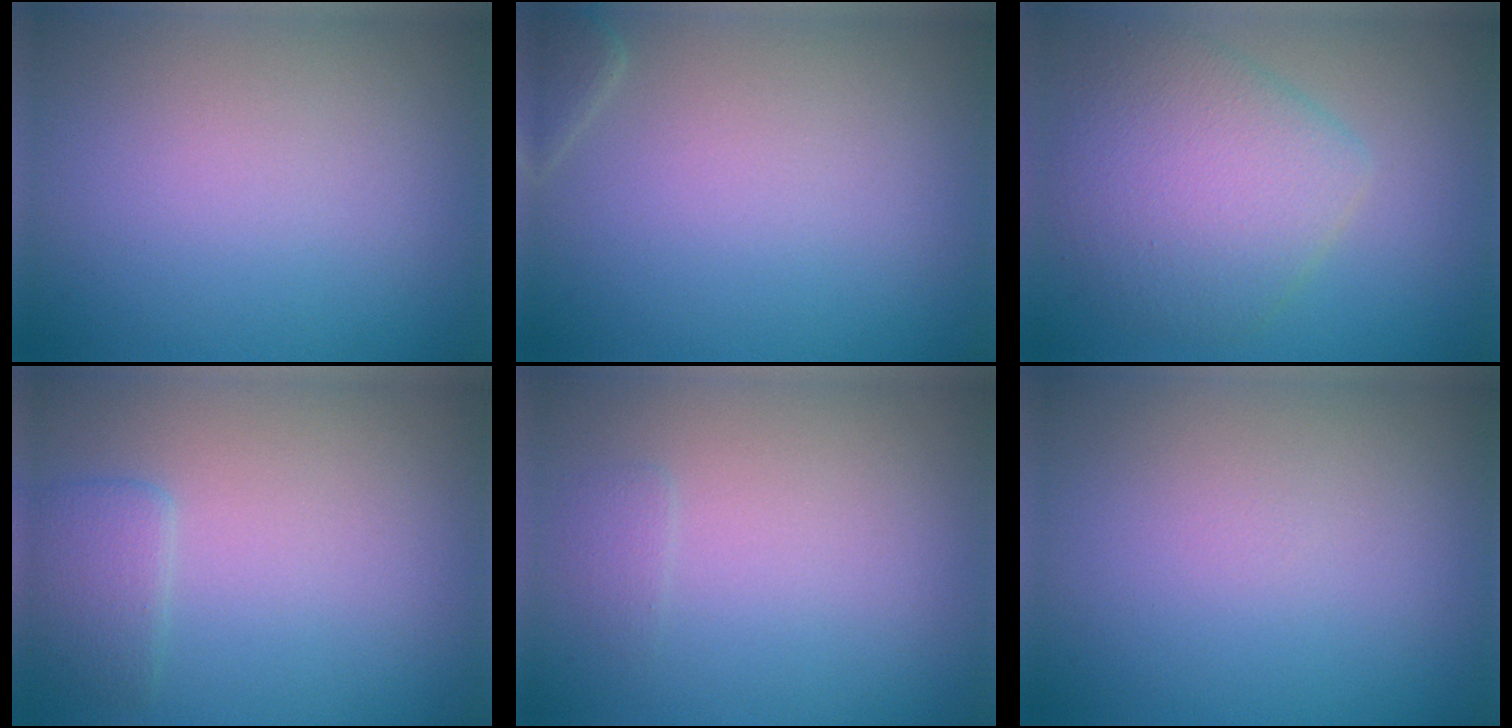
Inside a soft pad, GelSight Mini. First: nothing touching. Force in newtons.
{"total": 1.2, "press": 1.2, "slide": 0.1}
{"total": 5.9, "press": 5.9, "slide": 0.2}
{"total": 1.9, "press": 1.9, "slide": 0.1}
{"total": 0.7, "press": 0.7, "slide": 0.2}
{"total": 0.0}